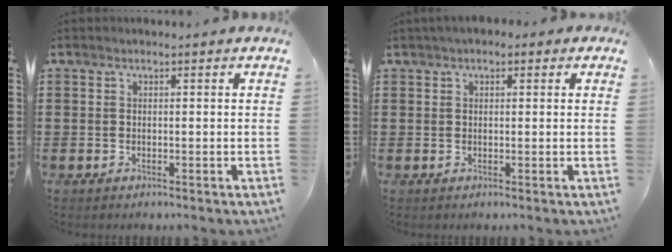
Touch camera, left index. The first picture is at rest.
{"total": 1.5, "force": [0.7, 1.0, 1.0], "torque": [-0.021, 0.007, 0.012]}